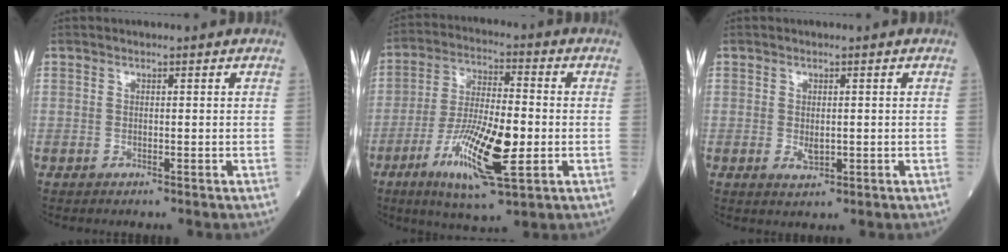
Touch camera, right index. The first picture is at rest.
{"total": 14.6, "force": [-4.1, 3.3, 13.6], "torque": [-0.258, -0.015, -0.071]}
{"total": 2.2, "force": [-0.3, 1.1, 1.8], "torque": [-0.032, -0.005, 0.001]}